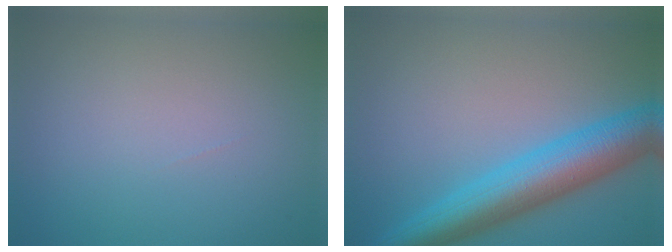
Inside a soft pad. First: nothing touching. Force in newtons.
{"total": 7.8, "press": 7.8, "slide": 0.2}